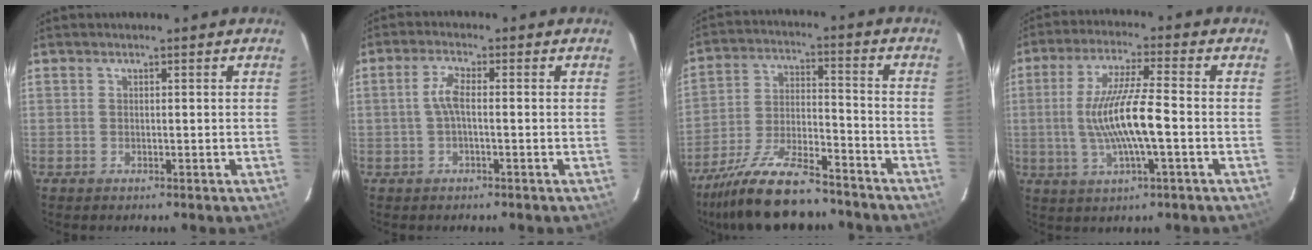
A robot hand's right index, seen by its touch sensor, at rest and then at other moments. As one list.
[{"total": 3.1, "force": [-0.4, 0.7, 3.0], "torque": [-0.064, 0.007, -0.007]}, {"total": 17.8, "force": [-14.8, 4.6, 8.9], "torque": [-0.182, -0.021, -0.246]}, {"total": 11.6, "force": [-1.8, 1.0, 11.4], "torque": [-0.221, -0.004, -0.031]}]